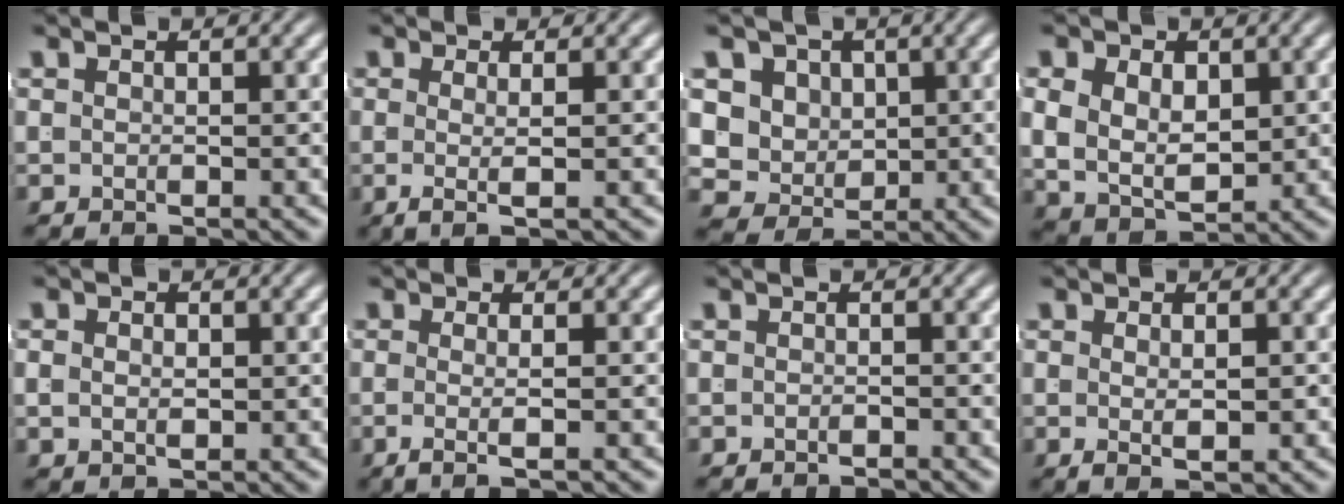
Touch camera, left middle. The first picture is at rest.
{"total": 2.3, "force": [-0.8, -0.6, 2.1], "torque": [-0.038, -0.013, -0.005]}
{"total": 10.4, "force": [0.3, 9.4, 4.5], "torque": [-0.123, -0.044, 0.011]}
{"total": 8.2, "force": [0.0, 6.7, 4.6], "torque": [-0.103, -0.031, 0.006]}
{"total": 1.3, "force": [0.0, 0.6, 1.1], "torque": [-0.018, -0.011, 0.013]}
{"total": 2.4, "force": [-1.2, -0.5, 2.0], "torque": [-0.040, -0.011, -0.014]}
{"total": 1.0, "force": [-0.9, -0.4, 0.0], "torque": [0.001, -0.002, -0.013]}
{"total": 1.8, "force": [-0.3, -0.2, 1.8], "torque": [-0.025, -0.012, 0.007]}